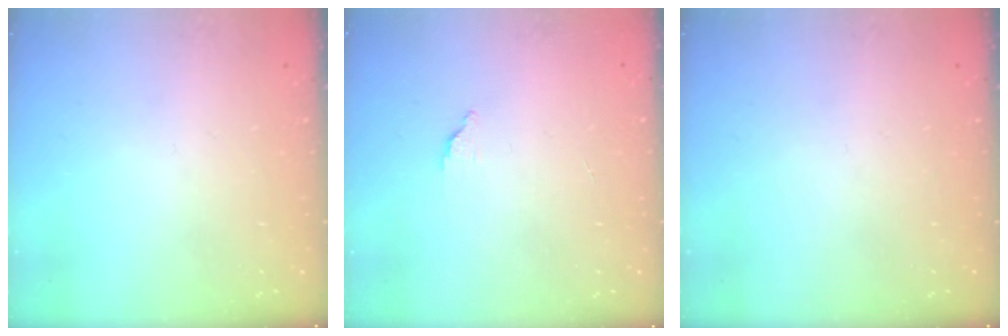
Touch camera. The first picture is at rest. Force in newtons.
{"total": 1.5, "press": 1.5, "slide": 0.1}
{"total": 0.0}